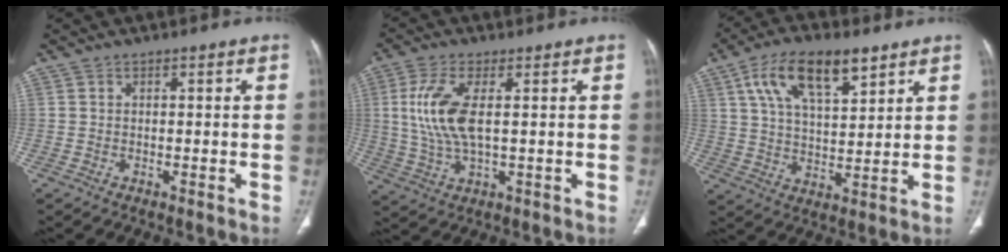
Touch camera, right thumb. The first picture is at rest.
{"total": 10.1, "force": [1.5, 4.0, 9.1], "torque": [-0.215, -0.005, 0.035]}
{"total": 14.1, "force": [7.5, 6.2, 10.2], "torque": [-0.161, -0.016, 0.137]}